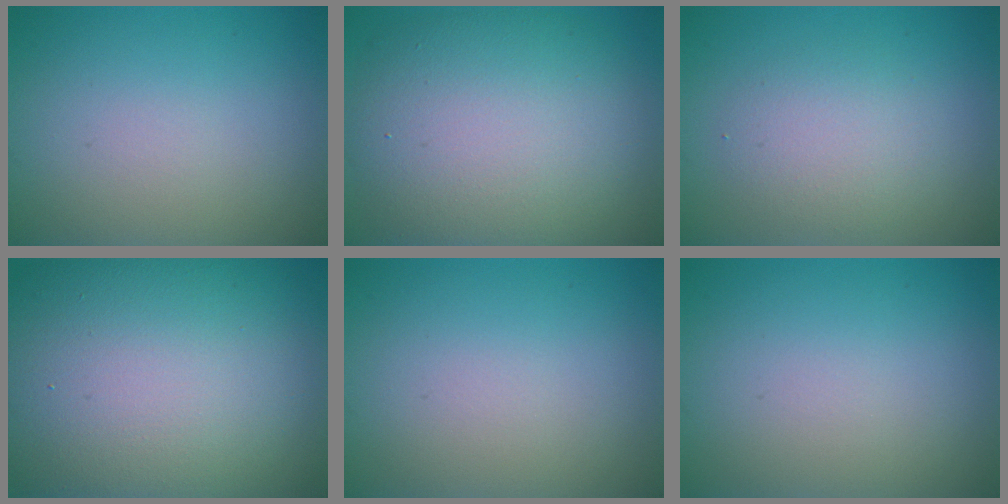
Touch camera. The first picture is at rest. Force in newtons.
{"total": 11.0, "press": 11.0, "slide": 0.8}
{"total": 2.9, "press": 2.9, "slide": 0.3}
{"total": 18.8, "press": 18.7, "slide": 1.6}
{"total": 0.0}
{"total": 0.0}